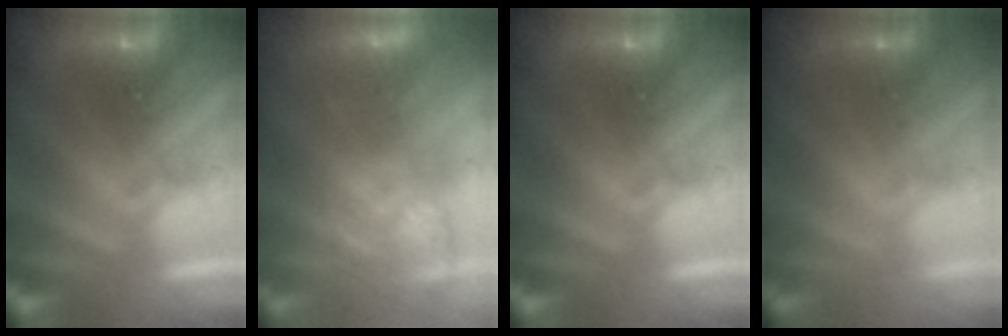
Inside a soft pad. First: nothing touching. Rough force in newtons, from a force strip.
{"total": 3.7}
{"total": 0.0}
{"total": 1.8}